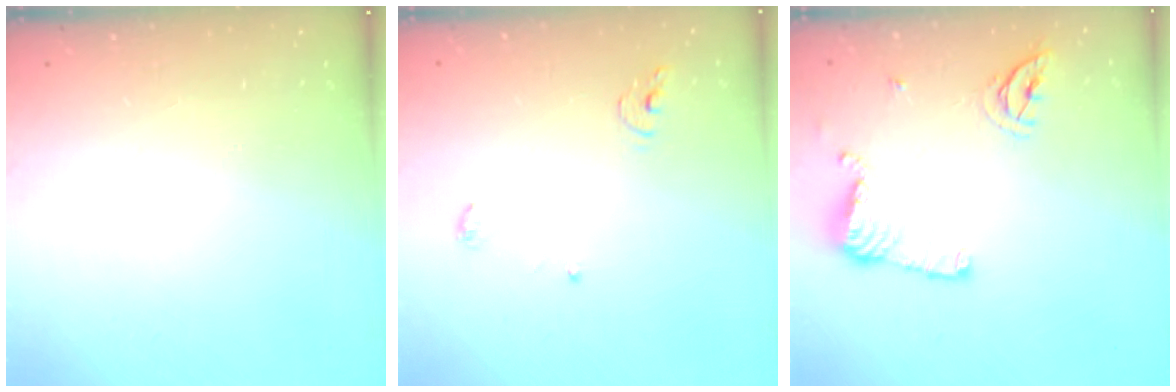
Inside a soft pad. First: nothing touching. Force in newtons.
{"total": 4.1, "press": 4.0, "slide": 0.3}
{"total": 12.8, "press": 12.8, "slide": 0.5}